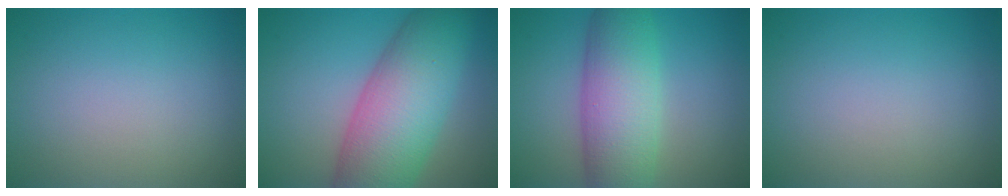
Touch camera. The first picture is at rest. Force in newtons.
{"total": 11.6, "press": 11.6, "slide": 0.4}
{"total": 8.3, "press": 8.3, "slide": 0.1}
{"total": 0.0}